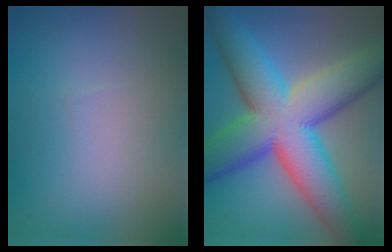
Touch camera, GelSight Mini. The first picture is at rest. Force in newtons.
{"total": 15.4, "press": 15.4, "slide": 0.1}